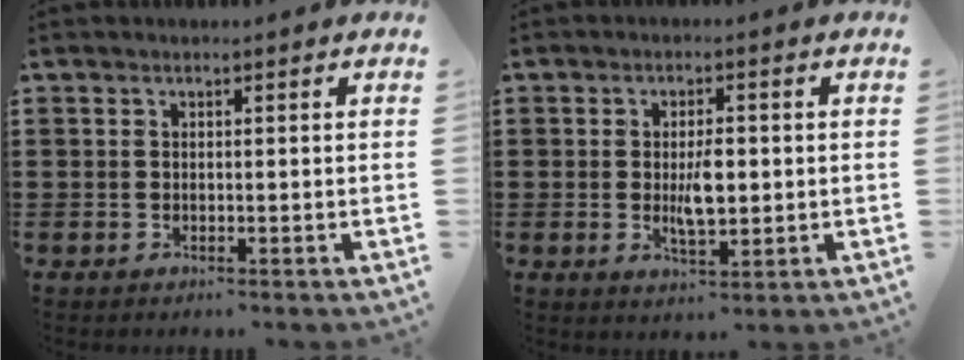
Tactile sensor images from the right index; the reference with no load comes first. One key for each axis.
{"total": 4.7, "fx": -0.2, "fy": 1.9, "fz": 4.3, "tx": -0.078, "ty": -0.003, "tz": -0.008}